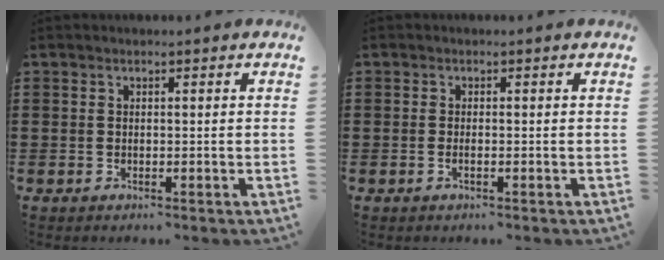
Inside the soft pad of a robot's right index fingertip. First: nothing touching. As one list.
[{"total": 0.6, "force": [-0.3, -0.1, 0.5], "torque": [-0.009, -0.005, -0.005]}]